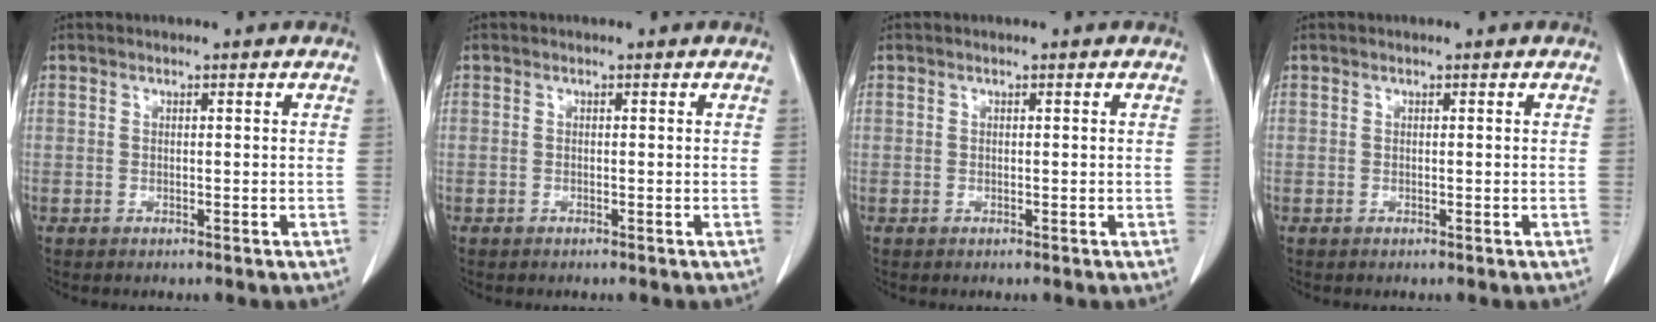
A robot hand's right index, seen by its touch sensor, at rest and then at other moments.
{"total": 0.0}
{"total": 0.0}
{"total": 0.0}